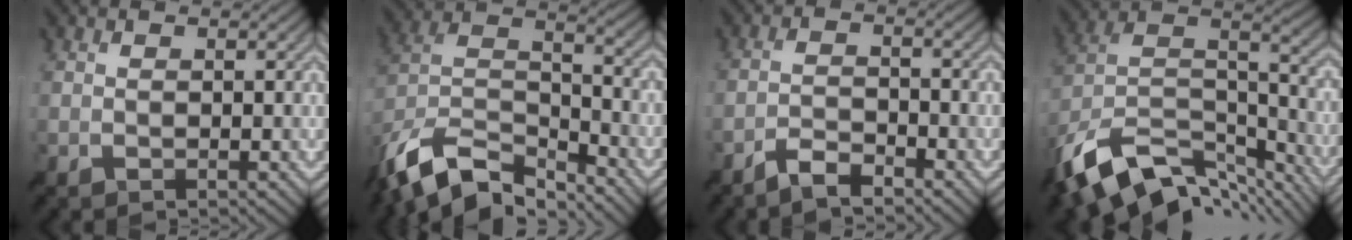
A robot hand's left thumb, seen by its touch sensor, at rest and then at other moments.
{"total": 14.0, "force": [-10.5, 5.5, 7.4], "torque": [-0.180, -0.010, -0.193]}
{"total": 3.4, "force": [-2.9, 0.7, 1.7], "torque": [-0.032, 0.002, -0.062]}
{"total": 16.3, "force": [-10.1, 8.3, 9.7], "torque": [-0.244, -0.027, -0.163]}